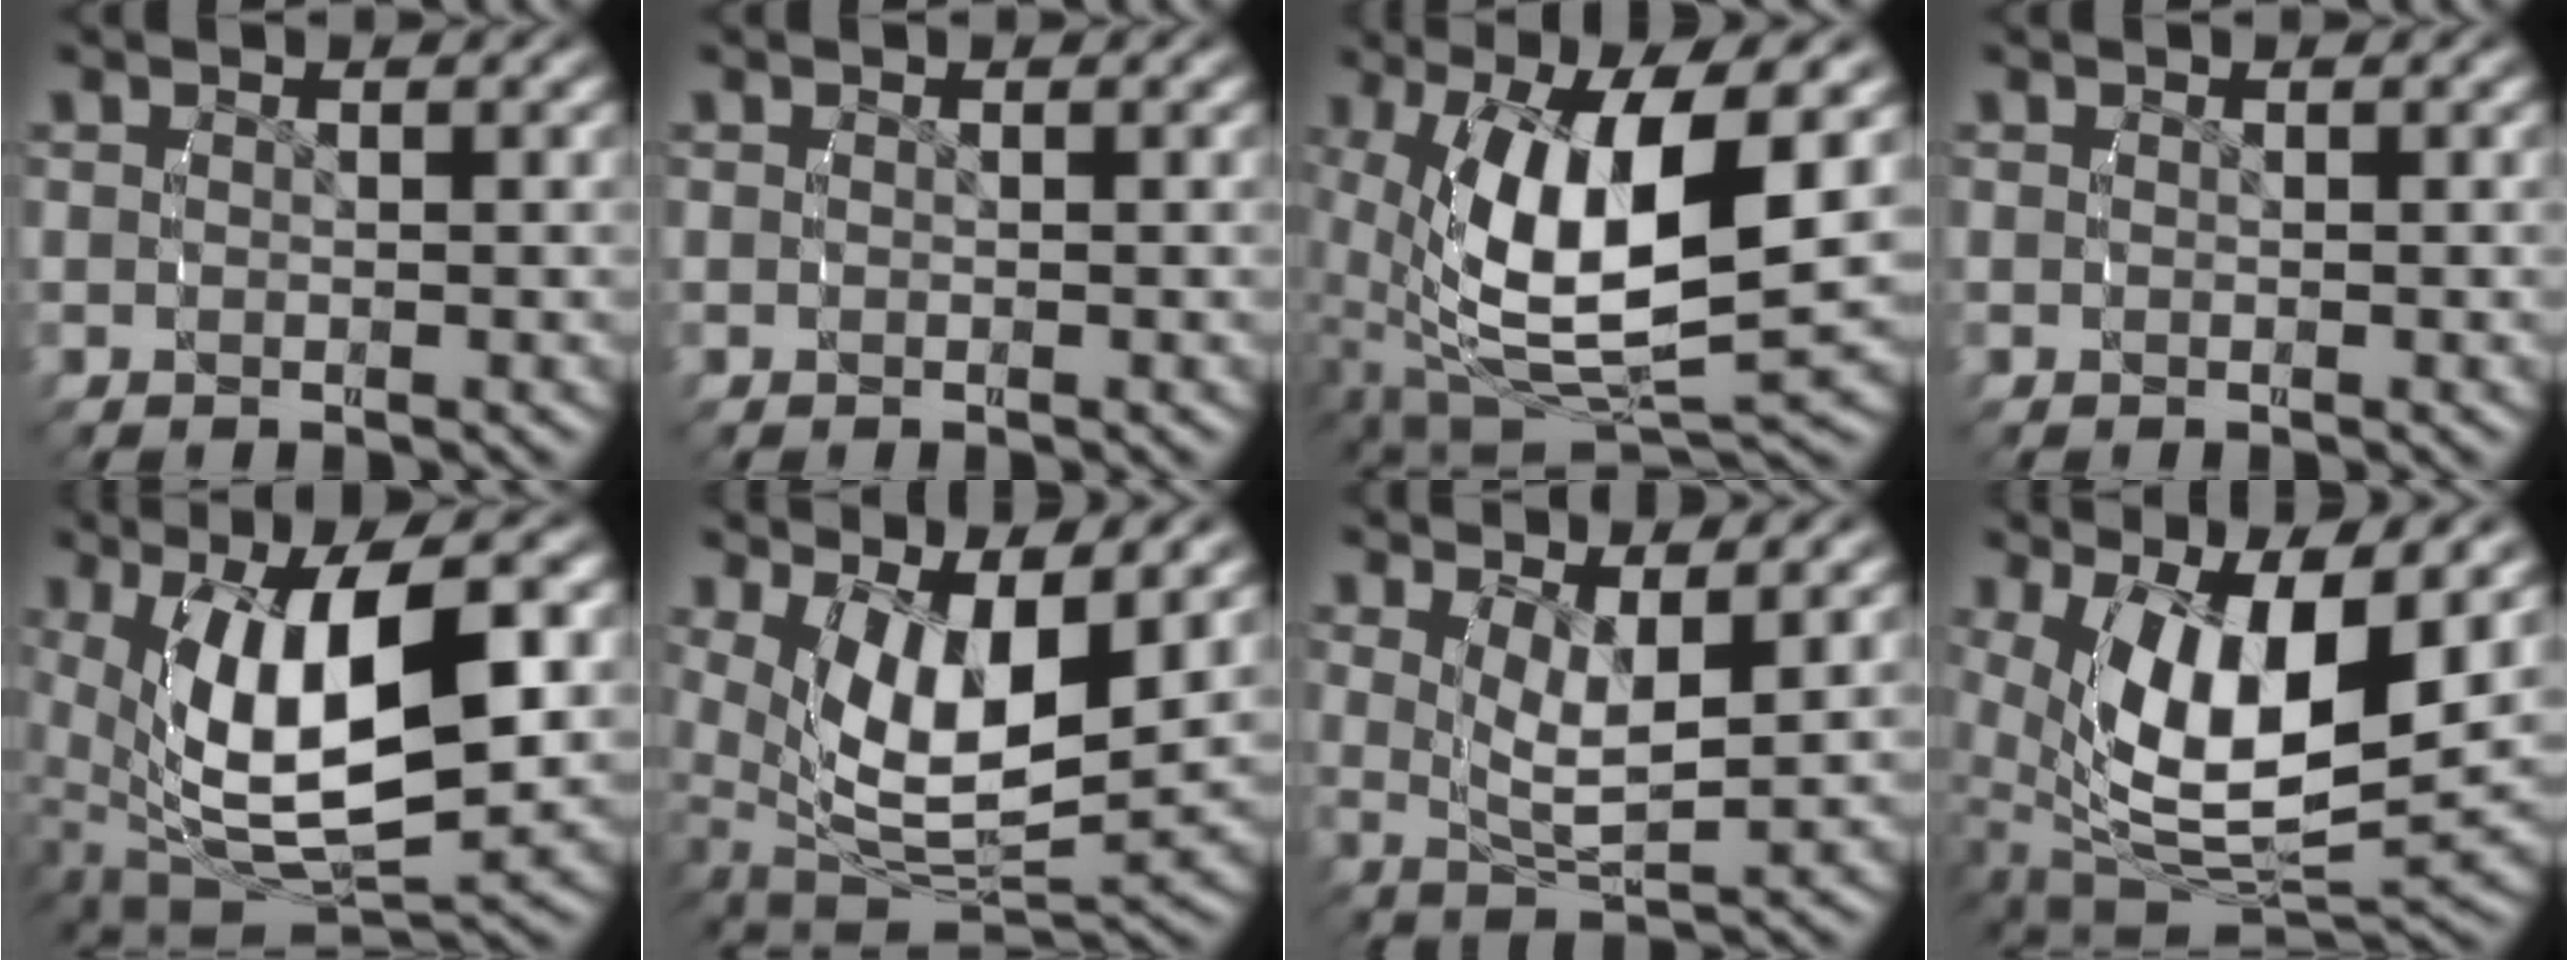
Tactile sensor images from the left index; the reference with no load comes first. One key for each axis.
{"total": 0.0}
{"total": 13.5, "fx": -1.3, "fy": 7.3, "fz": 11.2, "tx": -0.218, "ty": -0.043, "tz": 0.008}
{"total": 0.0}
{"total": 14.3, "fx": -2.1, "fy": 8.5, "fz": 11.3, "tx": -0.221, "ty": -0.042, "tz": -0.005}
{"total": 11.0, "fx": -0.2, "fy": 7.0, "fz": 8.5, "tx": -0.177, "ty": -0.058, "tz": 0.028}
{"total": 5.2, "fx": 1.6, "fy": 2.1, "fz": 4.6, "tx": -0.083, "ty": -0.013, "tz": 0.031}
{"total": 12.6, "fx": -0.9, "fy": 7.6, "fz": 10.1, "tx": -0.210, "ty": -0.060, "tz": 0.016}